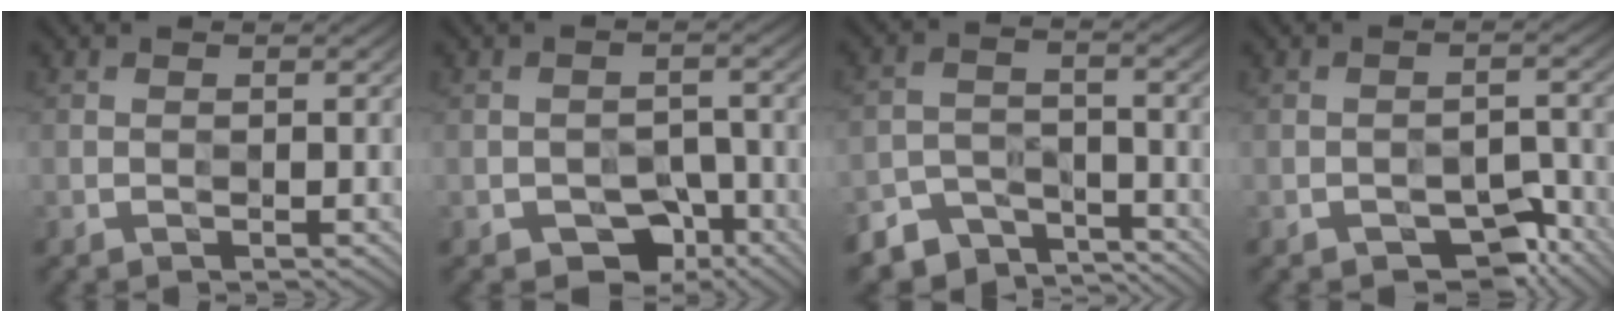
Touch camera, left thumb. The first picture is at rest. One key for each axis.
{"total": 4.3, "fx": -3.3, "fy": 2.7, "fz": 1.0, "tx": -0.003, "ty": 0.010, "tz": -0.053}
{"total": 5.6, "fx": -5.2, "fy": 1.9, "fz": 0.2, "tx": -0.003, "ty": -0.007, "tz": -0.101}
{"total": 3.3, "fx": -3.0, "fy": 1.3, "fz": 0.5, "tx": 0.007, "ty": 0.008, "tz": -0.044}